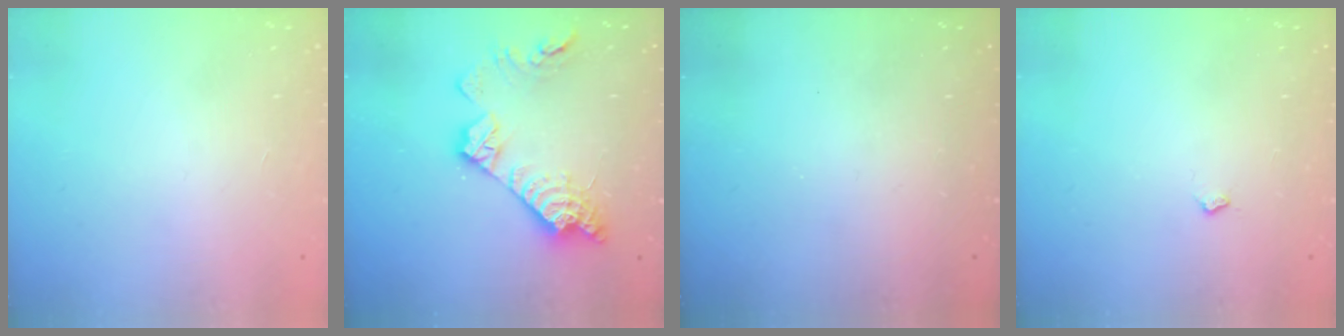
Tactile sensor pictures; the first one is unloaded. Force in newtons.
{"total": 15.6, "press": 15.6, "slide": 0.9}
{"total": 0.0}
{"total": 3.1, "press": 3.0, "slide": 0.5}